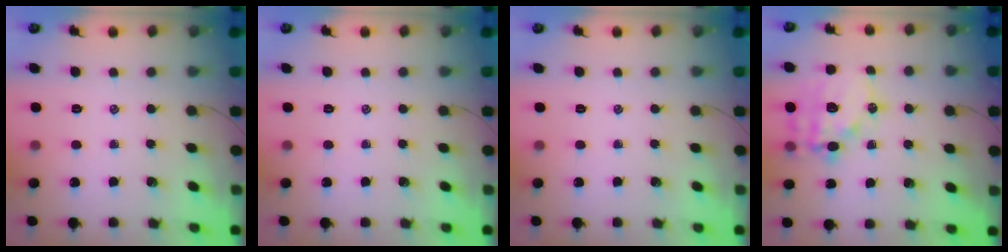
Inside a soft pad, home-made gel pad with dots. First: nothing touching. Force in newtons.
{"total": 0.0}
{"total": 0.0}
{"total": 15.0, "press": 14.6, "slide": 3.4}